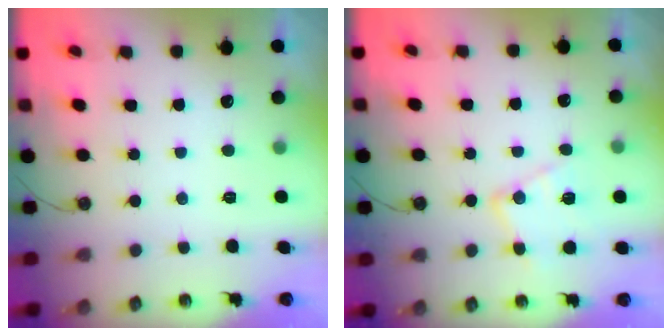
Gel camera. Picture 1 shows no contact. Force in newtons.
{"total": 12.7, "press": 12.6, "slide": 0.9}